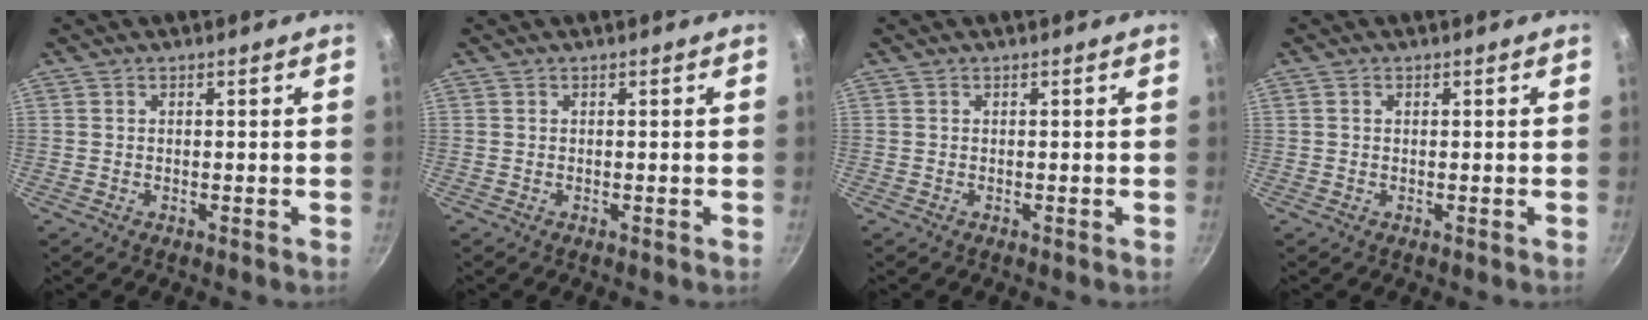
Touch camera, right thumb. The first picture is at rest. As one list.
[{"total": 0.0}, {"total": 0.0}, {"total": 0.7, "force": [0.2, 0.5, 0.4], "torque": [-0.006, 0.004, 0.003]}]